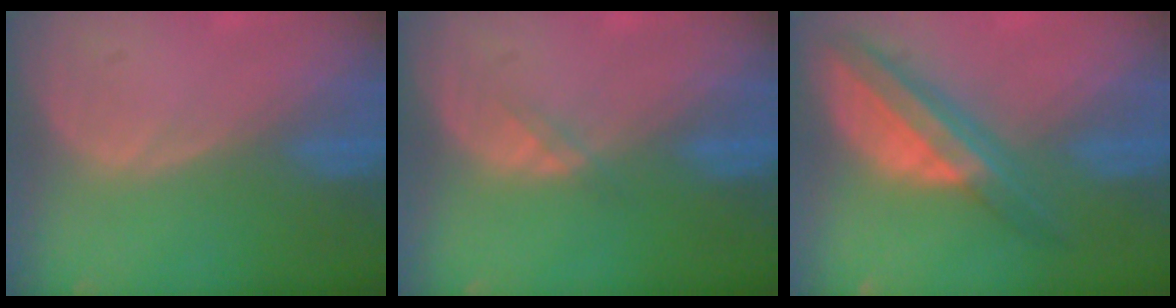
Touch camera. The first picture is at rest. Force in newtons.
{"total": 1.0, "press": 1.0, "slide": 0.2}
{"total": 8.0, "press": 6.8, "slide": 4.3}